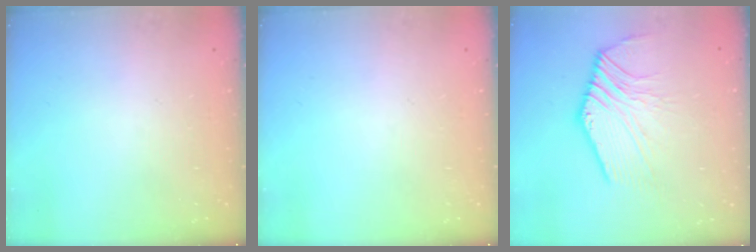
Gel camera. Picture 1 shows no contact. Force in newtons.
{"total": 0.0}
{"total": 6.3, "press": 6.1, "slide": 1.3}